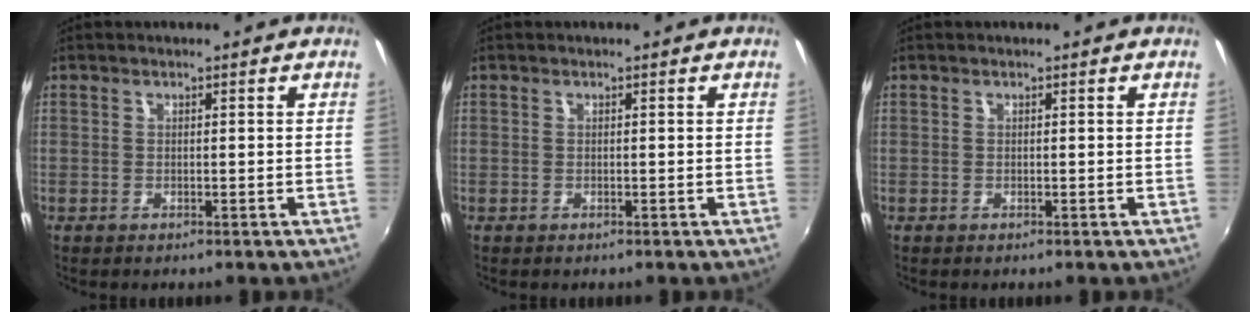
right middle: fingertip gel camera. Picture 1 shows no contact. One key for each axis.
{"total": 0.0}
{"total": 0.0}